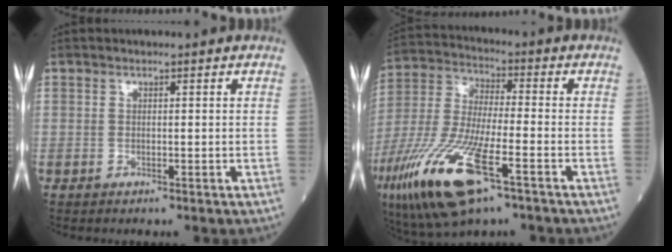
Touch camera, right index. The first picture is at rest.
{"total": 19.4, "force": [-9.6, 4.5, 16.2], "torque": [-0.379, -0.046, -0.176]}